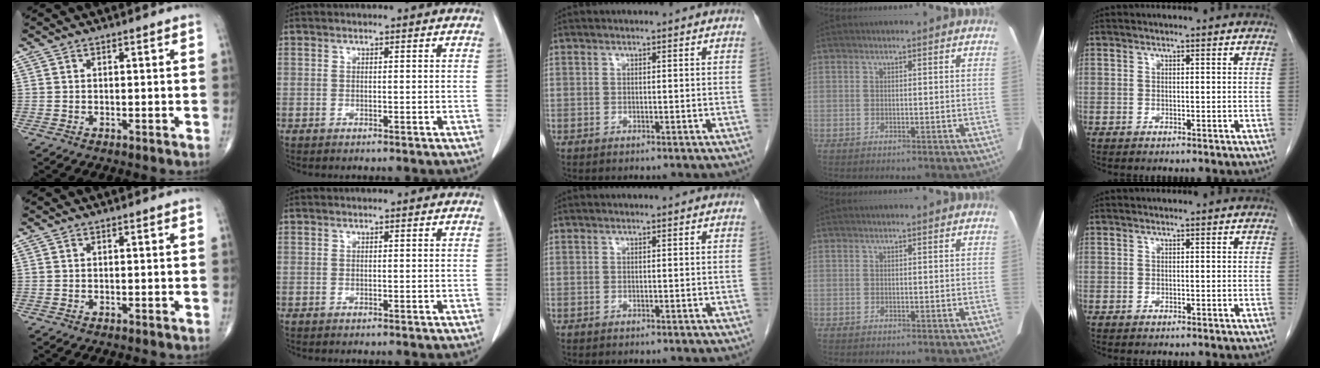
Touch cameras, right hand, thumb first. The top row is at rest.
{}